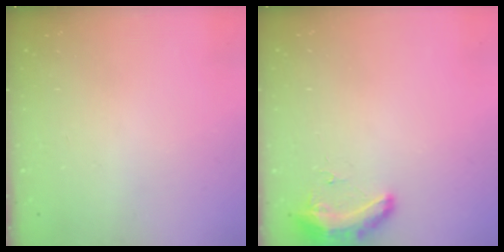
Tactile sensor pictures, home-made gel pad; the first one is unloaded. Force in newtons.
{"total": 10.2, "press": 9.3, "slide": 4.2}